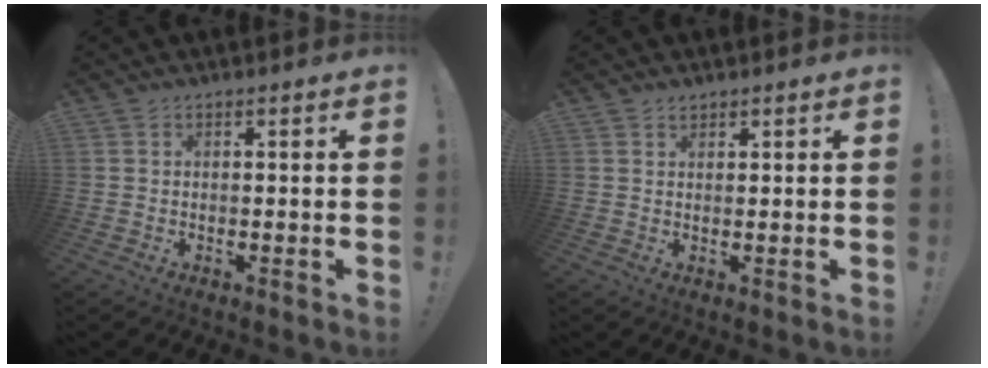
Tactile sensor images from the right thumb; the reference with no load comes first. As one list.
[{"total": 1.4, "force": [1.3, 0.5, 0.0], "torque": [0.016, -0.010, 0.023]}]